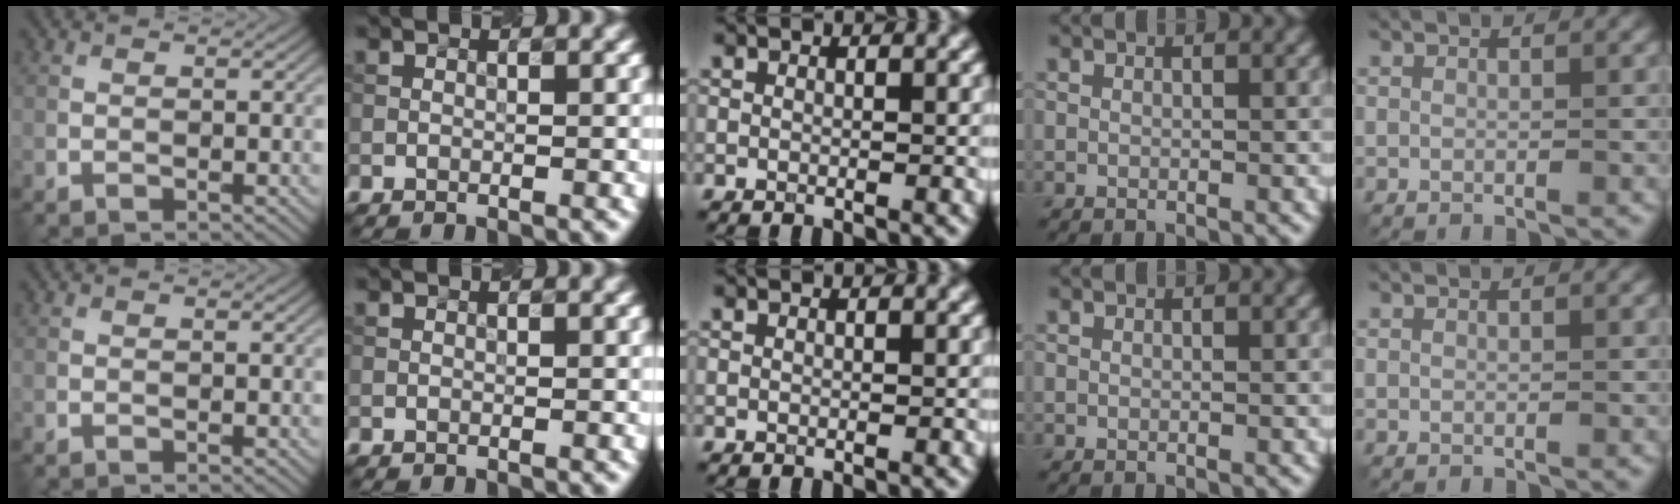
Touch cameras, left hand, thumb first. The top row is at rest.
{}